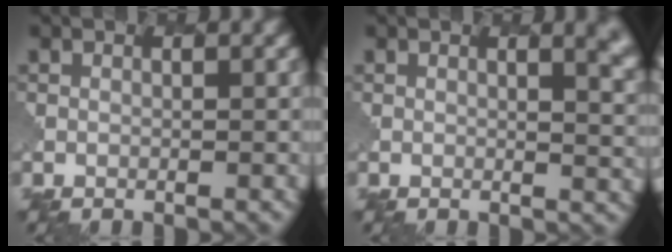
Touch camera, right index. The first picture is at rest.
{"total": 4.2, "force": [1.8, 2.0, 3.2], "torque": [-0.006, 0.003, 0.019]}